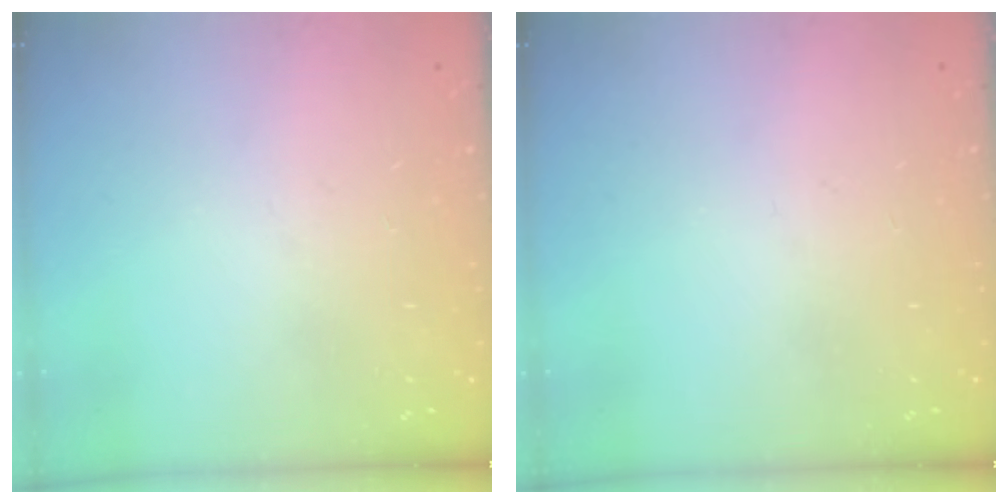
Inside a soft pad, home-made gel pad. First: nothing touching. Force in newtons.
{"total": 0.0}